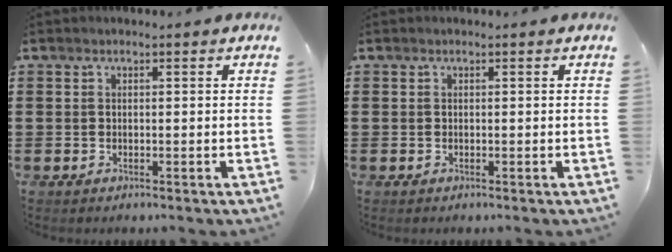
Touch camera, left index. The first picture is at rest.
{"total": 0.0}